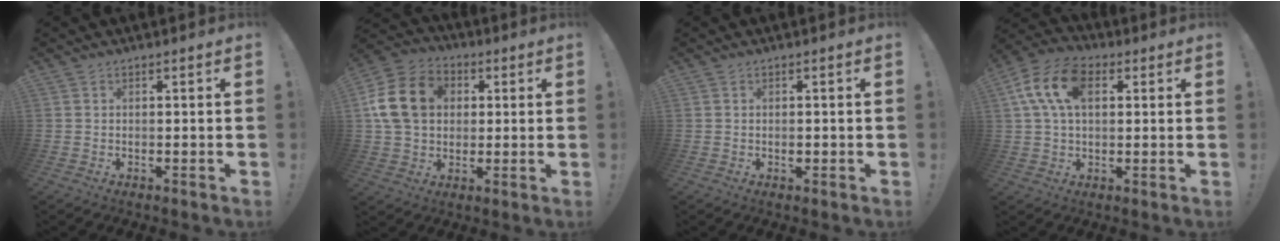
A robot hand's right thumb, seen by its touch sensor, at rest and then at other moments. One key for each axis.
{"total": 17.3, "fx": 3.5, "fy": 13.6, "fz": 10.1, "tx": -0.184, "ty": 0.007, "tz": 0.070}
{"total": 0.9, "fx": -0.3, "fy": 0.6, "fz": 0.6, "tx": -0.003, "ty": -0.001, "tz": -0.007}
{"total": 14.9, "fx": 4.3, "fy": 9.3, "fz": 10.8, "tx": -0.210, "ty": 0.011, "tz": 0.082}